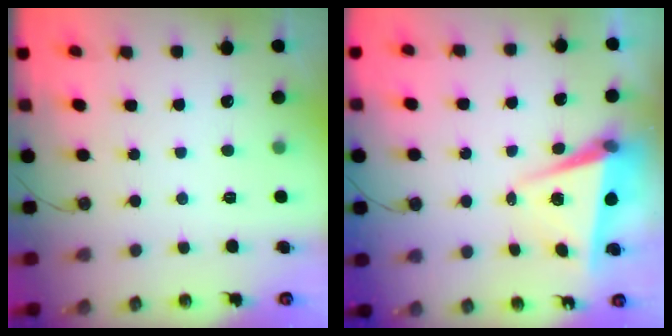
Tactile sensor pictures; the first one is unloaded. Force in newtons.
{"total": 5.6, "press": 5.1, "slide": 2.3}